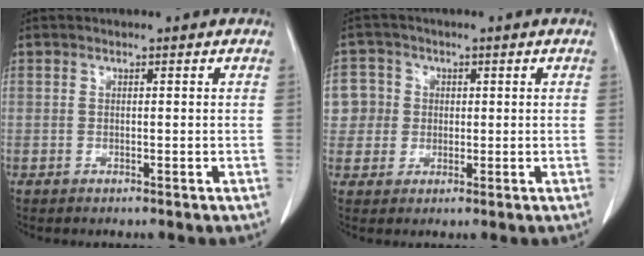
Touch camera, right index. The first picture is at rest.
{"total": 6.1, "force": [1.0, 6.0, 0.4], "torque": [-0.004, 0.020, 0.020]}